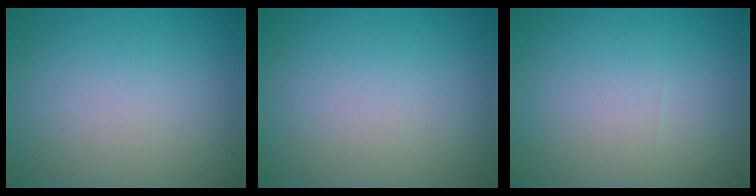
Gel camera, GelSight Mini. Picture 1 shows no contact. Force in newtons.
{"total": 0.0}
{"total": 0.0}